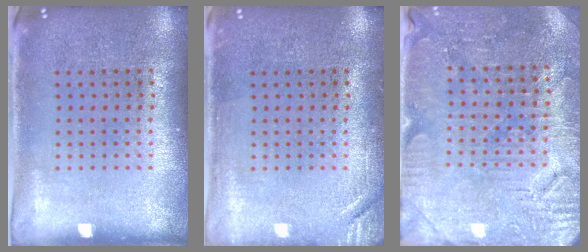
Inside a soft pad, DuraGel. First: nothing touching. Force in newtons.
{"total": 1.5, "press": 1.5, "slide": 0.3}
{"total": 3.3, "press": 3.2, "slide": 0.3}